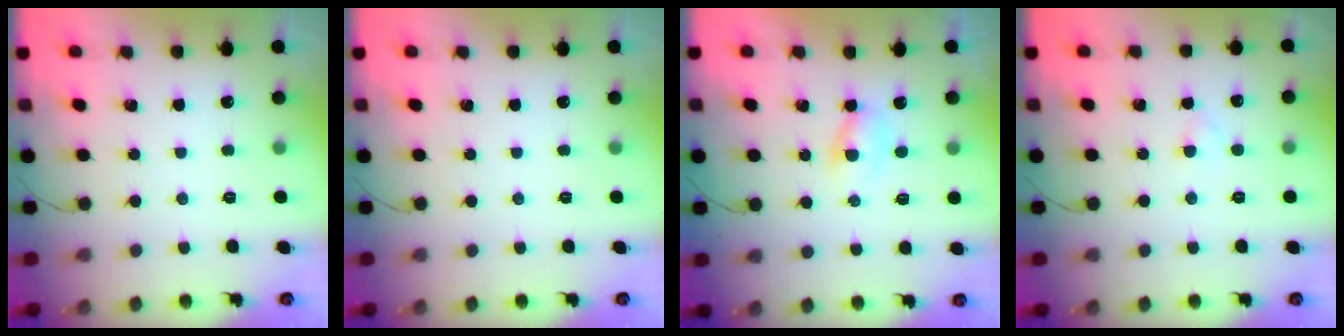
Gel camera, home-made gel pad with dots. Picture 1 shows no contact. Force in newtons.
{"total": 0.0}
{"total": 2.0, "press": 1.8, "slide": 0.9}
{"total": 1.6, "press": 1.4, "slide": 0.9}